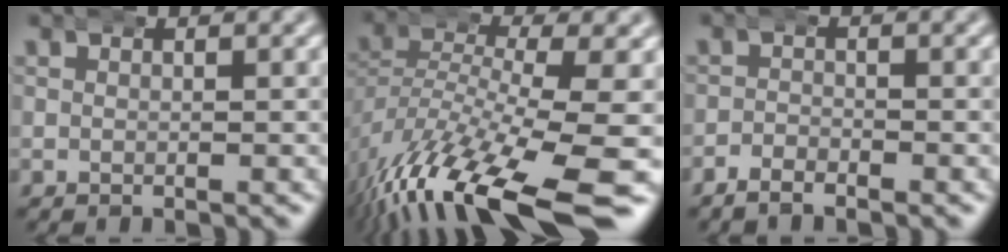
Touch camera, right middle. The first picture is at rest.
{"total": 10.7, "force": [-6.5, 3.4, 7.8], "torque": [-0.158, -0.034, -0.085]}
{"total": 1.6, "force": [-1.5, 0.4, 0.1], "torque": [-0.004, 0.000, -0.033]}